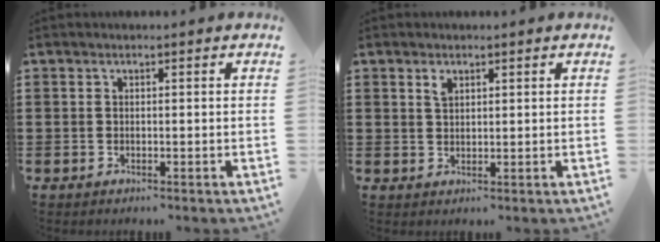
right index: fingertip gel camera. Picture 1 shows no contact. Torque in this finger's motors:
{"motor_torque": [0.20, -0.14, 0.07, 0.04]}